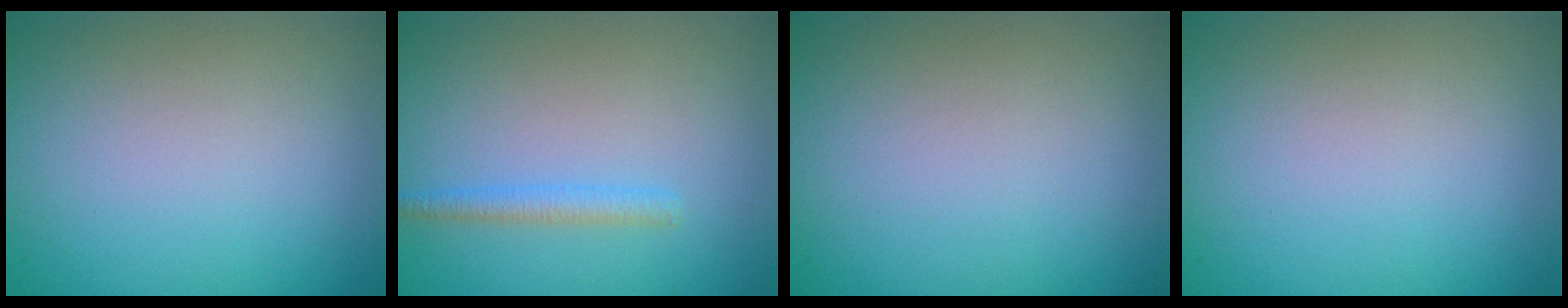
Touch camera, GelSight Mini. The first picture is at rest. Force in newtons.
{"total": 1.6, "press": 1.6, "slide": 0.0}
{"total": 0.0}
{"total": 0.0}